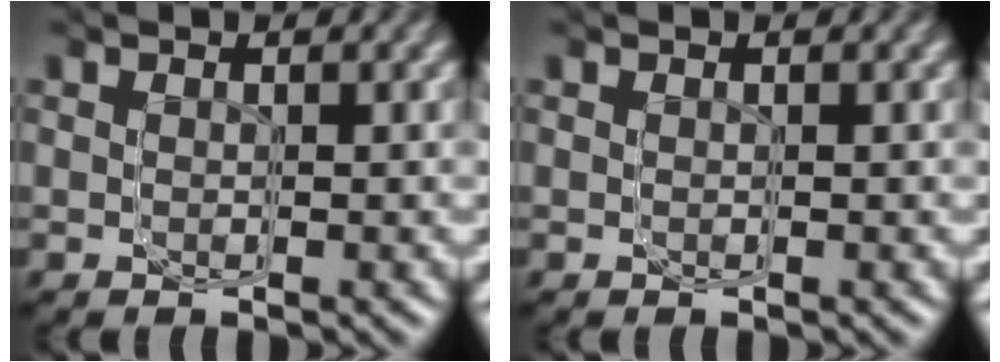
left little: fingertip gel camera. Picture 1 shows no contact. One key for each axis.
{"total": 0.0}